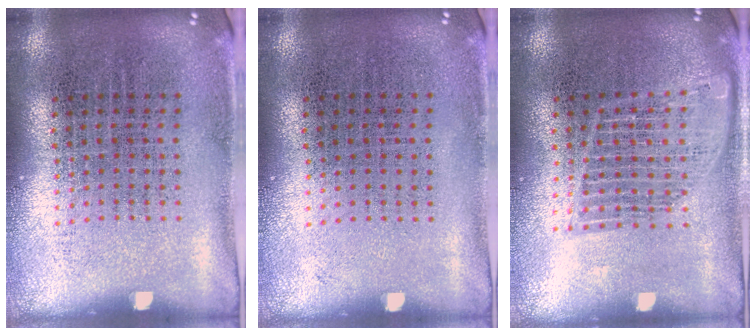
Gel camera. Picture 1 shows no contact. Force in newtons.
{"total": 0.0}
{"total": 1.4, "press": 1.2, "slide": 0.6}